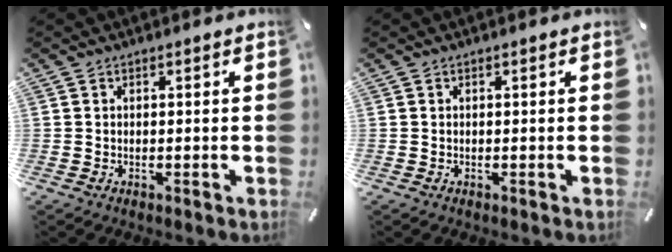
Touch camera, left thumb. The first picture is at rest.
{"total": 0.0}